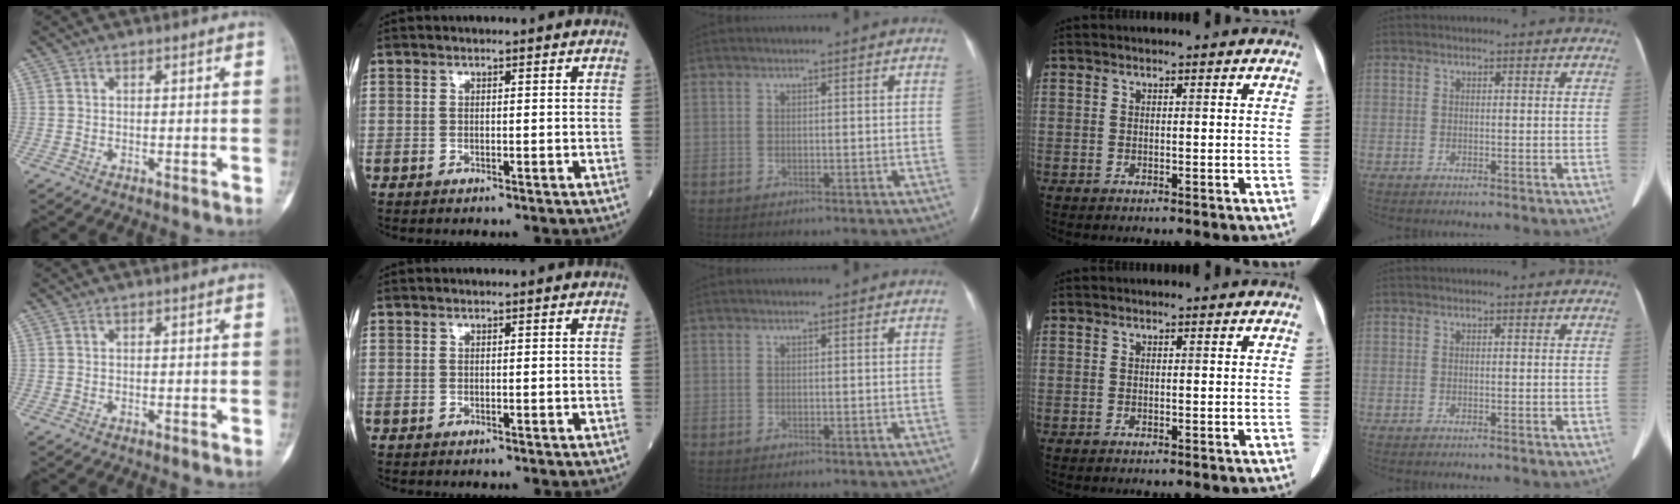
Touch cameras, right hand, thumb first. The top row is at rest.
{}